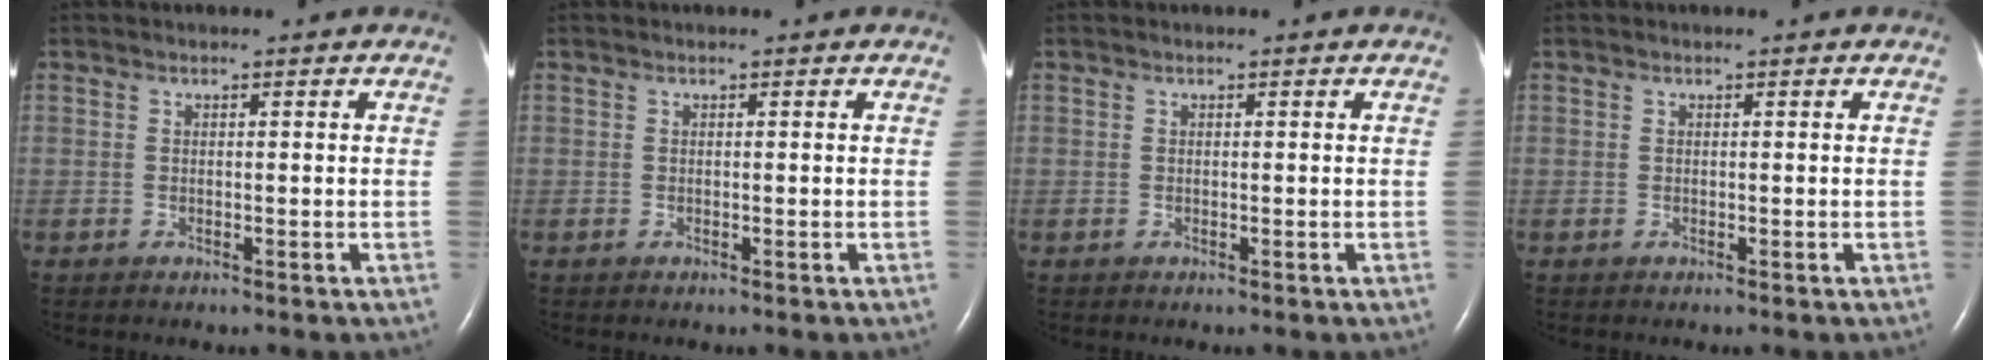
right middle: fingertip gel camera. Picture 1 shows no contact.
{"total": 0.0}
{"total": 0.0}
{"total": 0.0}